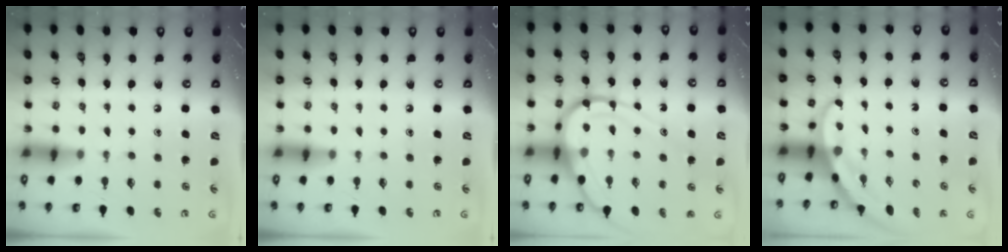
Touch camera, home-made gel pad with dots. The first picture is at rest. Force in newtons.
{"total": 0.0}
{"total": 14.8, "press": 14.8, "slide": 1.5}
{"total": 3.1, "press": 3.1, "slide": 0.1}